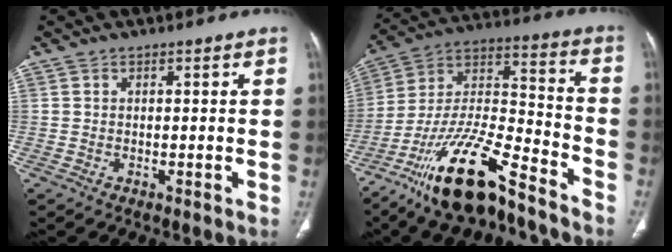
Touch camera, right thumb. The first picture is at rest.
{"total": 20.2, "force": [-14.4, 5.4, 13.0], "torque": [-0.255, 0.078, -0.259]}